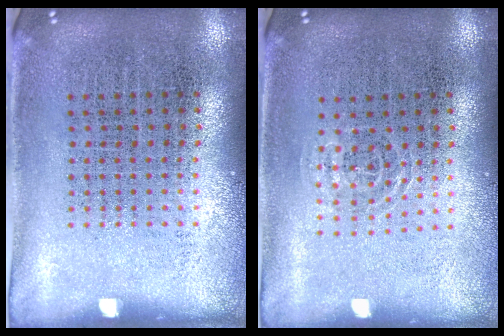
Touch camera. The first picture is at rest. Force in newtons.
{"total": 0.9, "press": 0.6, "slide": 0.7}